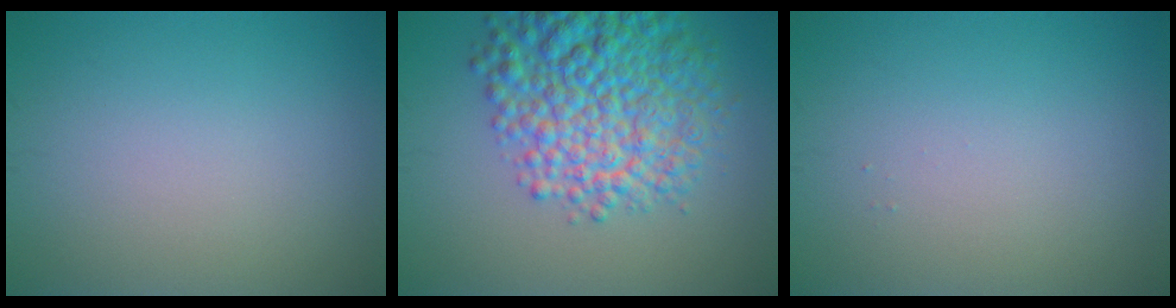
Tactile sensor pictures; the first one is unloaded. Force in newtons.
{"total": 9.4, "press": 9.4, "slide": 0.4}
{"total": 0.0}